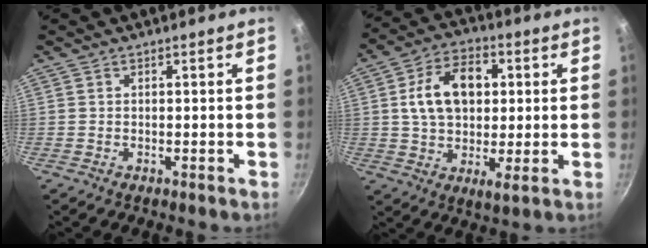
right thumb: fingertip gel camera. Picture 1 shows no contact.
{"total": 14.5, "force": [3.0, 9.1, 10.8], "torque": [-0.162, -0.001, 0.037]}